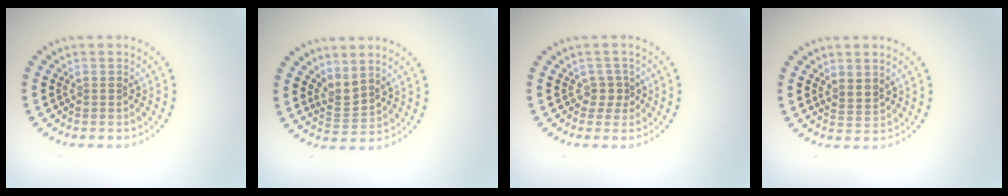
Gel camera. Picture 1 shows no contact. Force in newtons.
{"total": 2.2, "press": 1.5, "slide": 1.6}
{"total": 1.4, "press": 1.0, "slide": 1.0}
{"total": 1.7, "press": 1.3, "slide": 1.0}